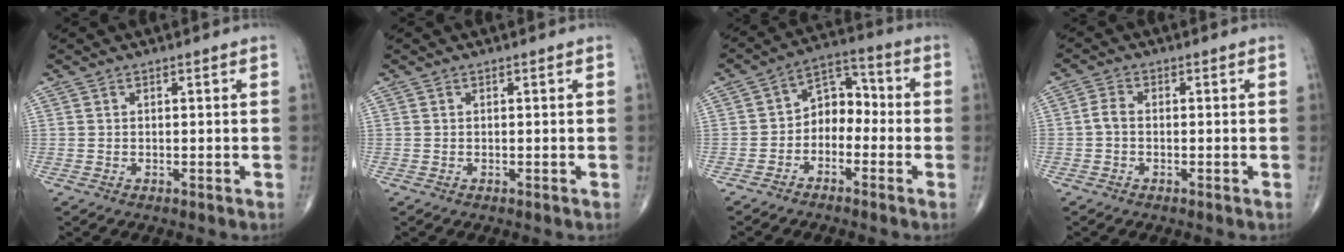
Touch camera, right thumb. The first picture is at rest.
{"total": 0.0}
{"total": 7.4, "force": [-2.2, 5.4, 4.6], "torque": [-0.040, 0.044, -0.056]}
{"total": 2.3, "force": [-0.5, 1.4, 1.7], "torque": [-0.033, 0.005, -0.017]}